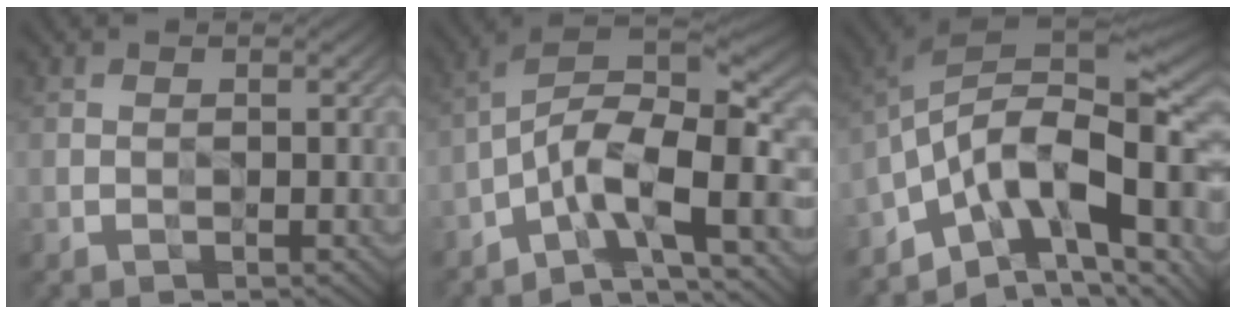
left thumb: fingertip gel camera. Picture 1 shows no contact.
{"total": 12.6, "force": [-6.3, 4.6, 9.9], "torque": [-0.169, -0.007, -0.127]}
{"total": 16.7, "force": [-4.8, 8.6, 13.5], "torque": [-0.243, -0.001, -0.092]}